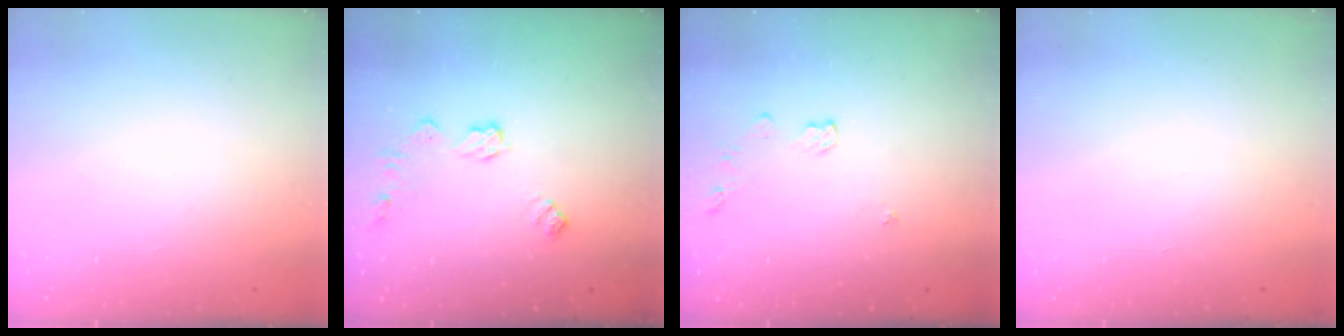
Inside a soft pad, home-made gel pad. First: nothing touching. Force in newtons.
{"total": 7.8, "press": 7.8, "slide": 0.3}
{"total": 4.4, "press": 4.4, "slide": 0.6}
{"total": 0.0}